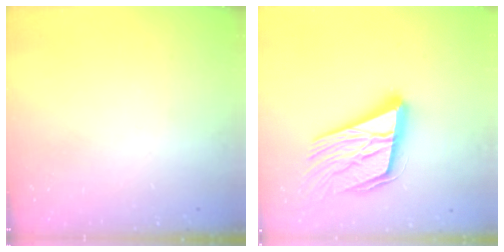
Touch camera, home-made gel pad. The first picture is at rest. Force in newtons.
{"total": 23.6, "press": 23.1, "slide": 4.9}